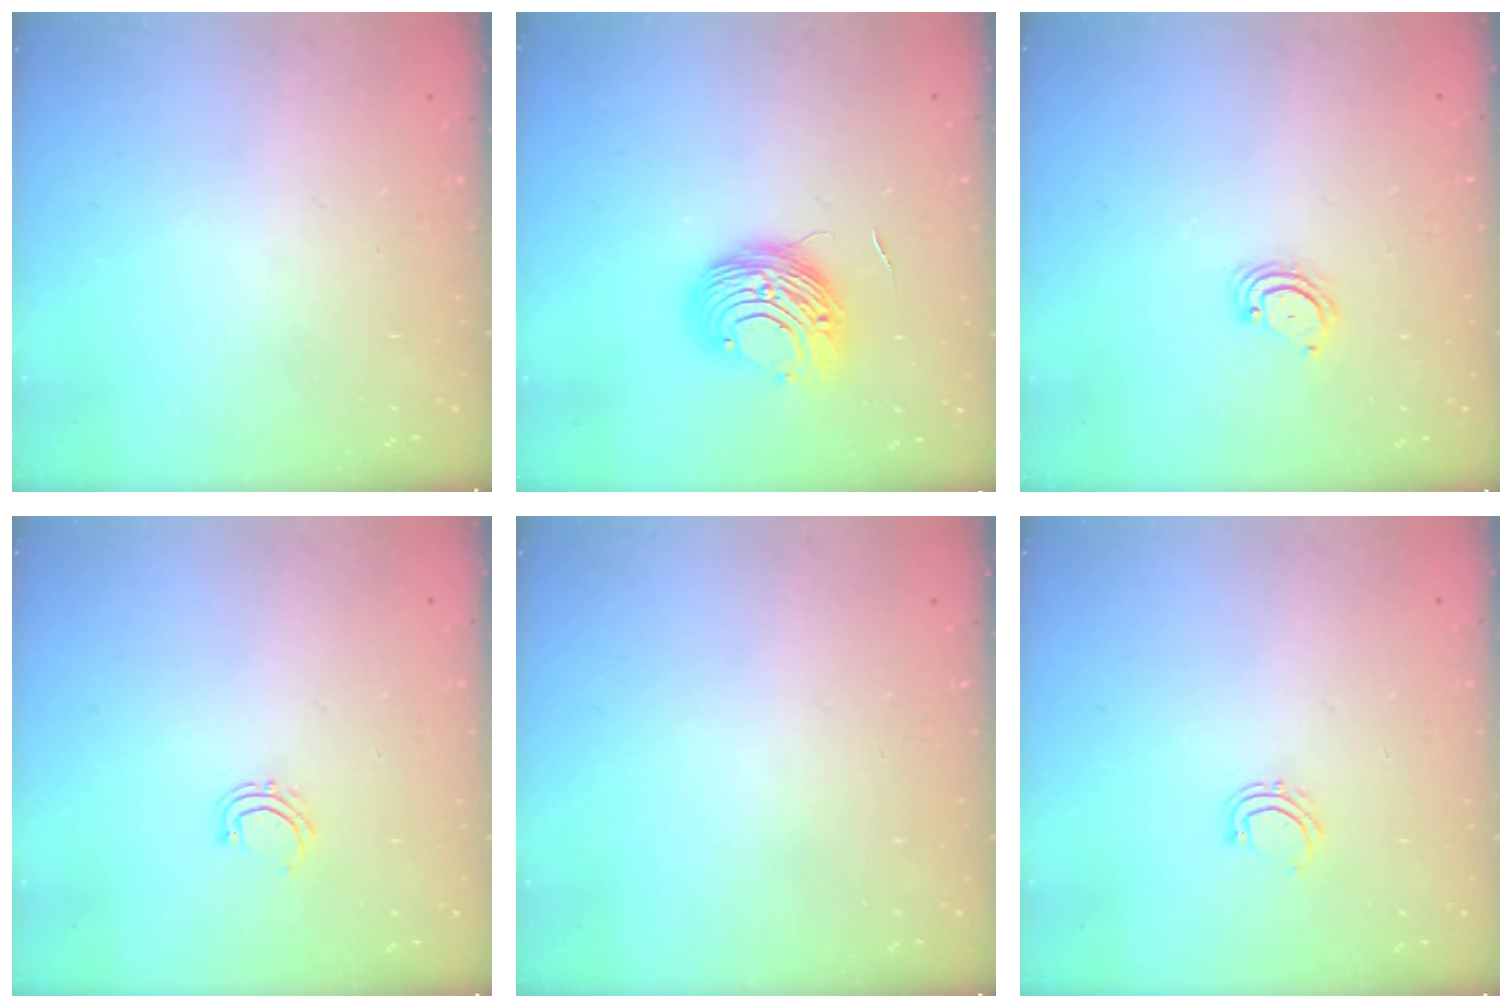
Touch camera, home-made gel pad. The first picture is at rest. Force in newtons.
{"total": 9.3, "press": 9.3, "slide": 0.4}
{"total": 2.3, "press": 2.3, "slide": 0.2}
{"total": 5.0, "press": 4.9, "slide": 0.7}
{"total": 0.0}
{"total": 5.0, "press": 4.9, "slide": 0.7}